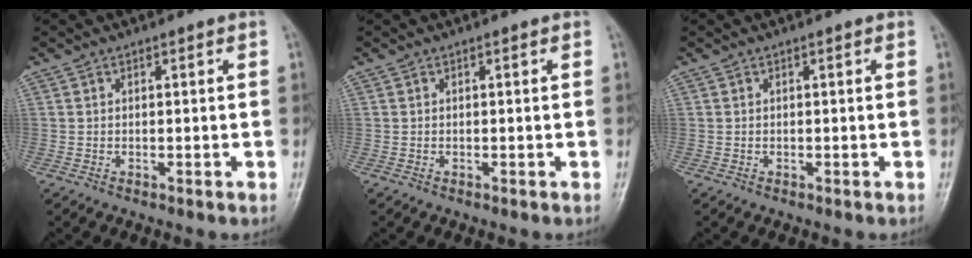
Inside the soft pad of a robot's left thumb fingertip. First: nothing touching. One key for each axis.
{"total": 0.0}
{"total": 0.0}